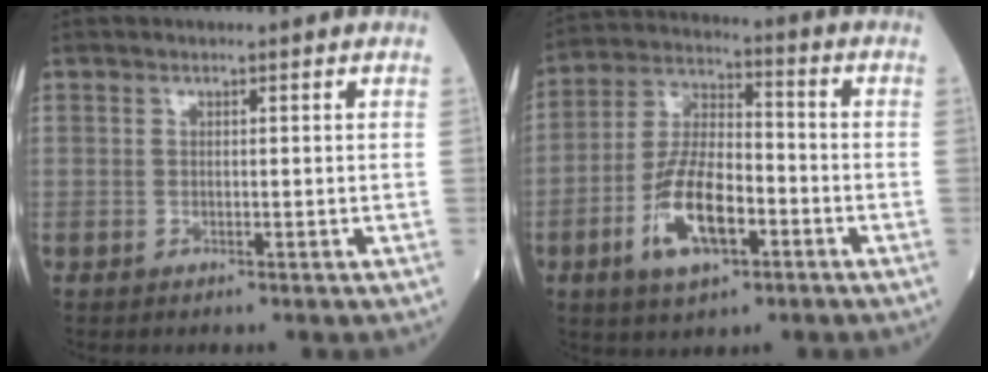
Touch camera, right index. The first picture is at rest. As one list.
[{"total": 12.3, "force": [-4.7, 4.7, 10.3], "torque": [-0.214, 0.004, -0.085]}]